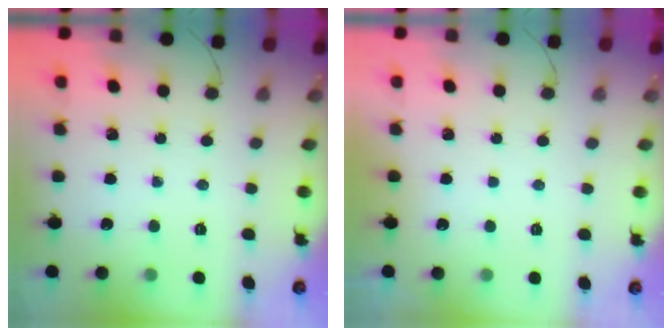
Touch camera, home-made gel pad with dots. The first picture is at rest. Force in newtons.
{"total": 2.8, "press": 2.8, "slide": 0.1}